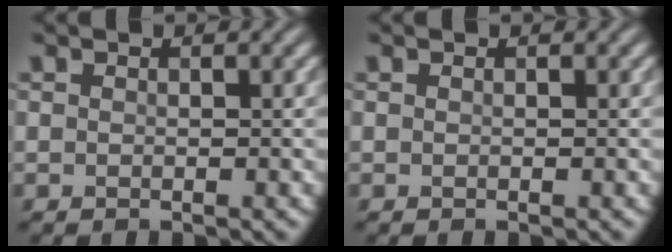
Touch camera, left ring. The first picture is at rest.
{"total": 0.0}